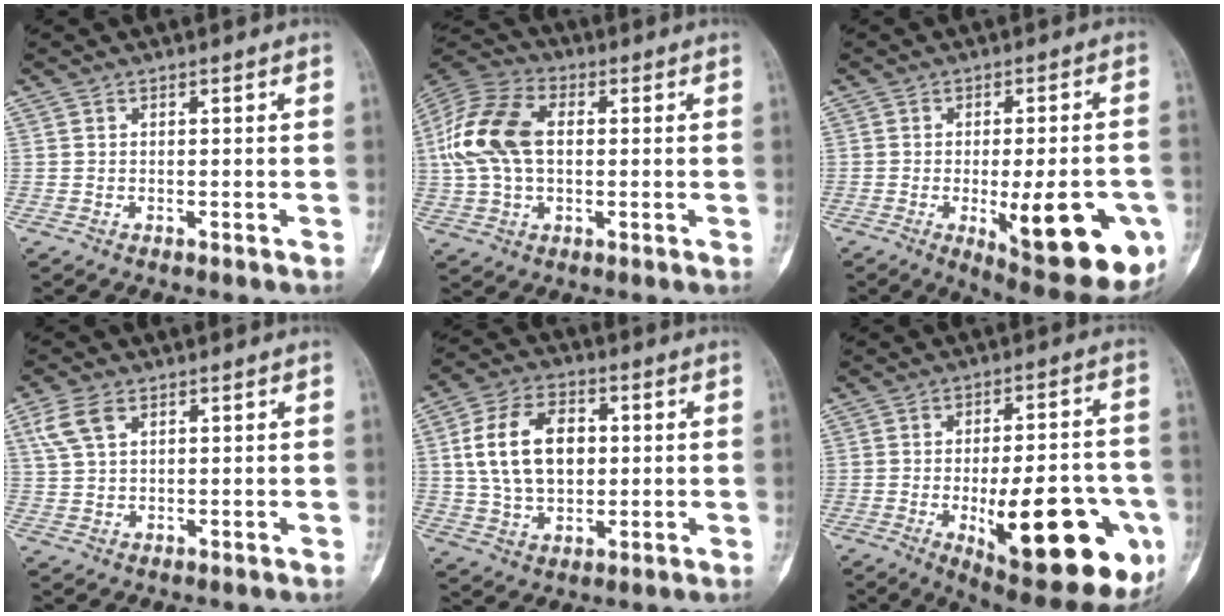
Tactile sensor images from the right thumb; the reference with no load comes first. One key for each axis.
{"total": 15.8, "fx": 1.6, "fy": 10.0, "fz": 12.1, "tx": -0.253, "ty": 0.024, "tz": 0.026}
{"total": 19.4, "fx": -5.7, "fy": 6.4, "fz": 17.4, "tx": -0.182, "ty": -0.003, "tz": -0.055}
{"total": 5.4, "fx": 2.6, "fy": 3.0, "fz": 3.6, "tx": -0.077, "ty": 0.003, "tz": 0.057}
{"total": 14.6, "fx": 2.2, "fy": 9.7, "fz": 10.7, "tx": -0.163, "ty": 0.004, "tz": 0.037}
{"total": 25.2, "fx": -7.5, "fy": 9.2, "fz": 22.2, "tx": -0.249, "ty": 0.003, "tz": -0.082}